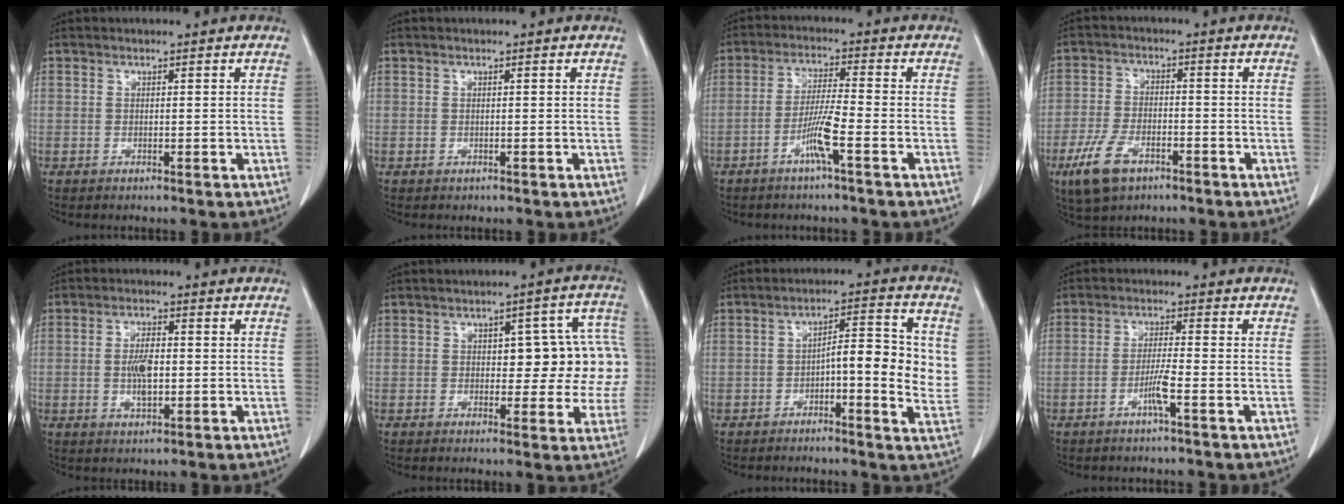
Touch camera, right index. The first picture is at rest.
{"total": 0.0}
{"total": 5.9, "force": [-2.8, -0.4, 5.2], "torque": [-0.105, -0.001, -0.055]}
{"total": 8.0, "force": [-4.6, 4.1, 5.2], "torque": [-0.118, -0.005, -0.079]}
{"total": 4.9, "force": [-0.3, 1.8, 4.5], "torque": [-0.091, 0.001, -0.005]}
{"total": 11.4, "force": [0.7, 5.0, 10.2], "torque": [-0.100, 0.036, 0.011]}
{"total": 10.0, "force": [-0.1, 2.5, 9.6], "torque": [-0.129, 0.021, -0.003]}
{"total": 3.6, "force": [-1.7, -0.3, 3.2], "torque": [-0.062, -0.004, -0.034]}